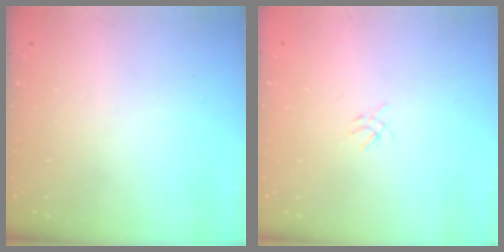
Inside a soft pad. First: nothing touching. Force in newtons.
{"total": 2.2, "press": 2.2, "slide": 0.5}